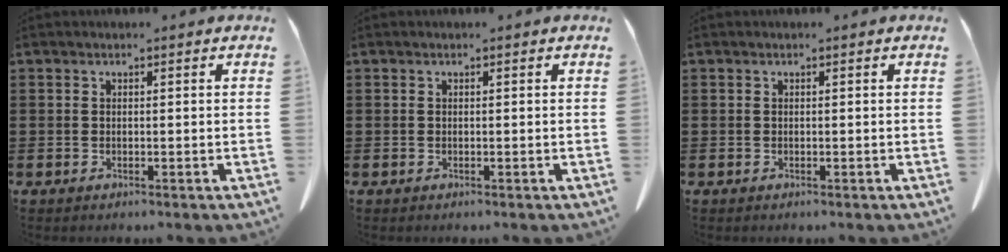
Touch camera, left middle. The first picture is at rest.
{"total": 0.0}
{"total": 0.0}